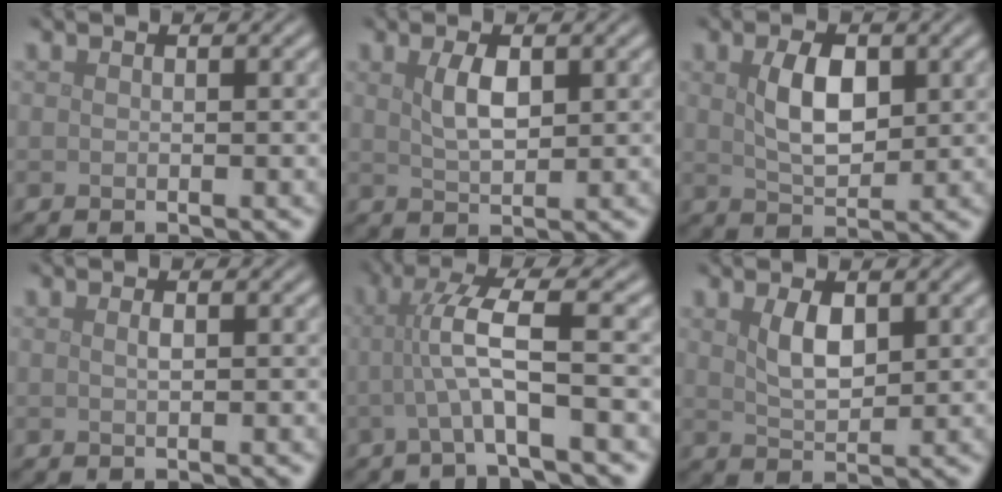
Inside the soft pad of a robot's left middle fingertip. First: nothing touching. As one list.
[{"total": 2.6, "force": [0.9, 1.1, 2.2], "torque": [-0.047, 0.000, 0.020]}, {"total": 4.1, "force": [1.0, 2.2, 3.3], "torque": [-0.070, -0.001, 0.022]}, {"total": 0.7, "force": [0.2, 0.2, 0.7], "torque": [-0.012, 0.003, 0.003]}, {"total": 4.6, "force": [-0.4, 0.3, 4.6], "torque": [-0.092, 0.010, -0.012]}, {"total": 2.7, "force": [1.1, 1.2, 2.2], "torque": [-0.046, -0.003, 0.025]}]